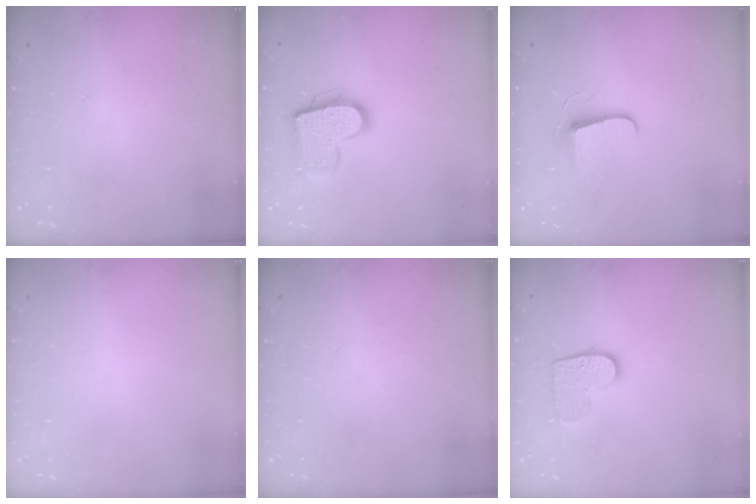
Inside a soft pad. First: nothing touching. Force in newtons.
{"total": 13.9, "press": 13.9, "slide": 0.9}
{"total": 7.3, "press": 7.3, "slide": 0.4}
{"total": 0.0}
{"total": 0.0}
{"total": 9.2, "press": 9.2, "slide": 0.3}